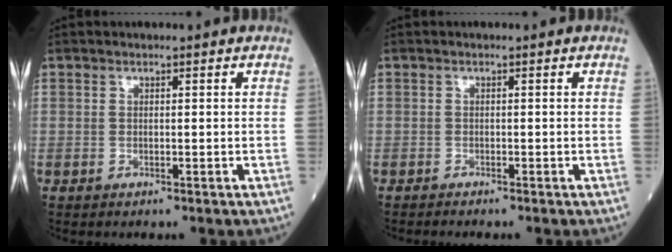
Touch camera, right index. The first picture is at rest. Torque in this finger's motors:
{"motor_torque": [0.00, 0.00, -0.03, -0.01]}